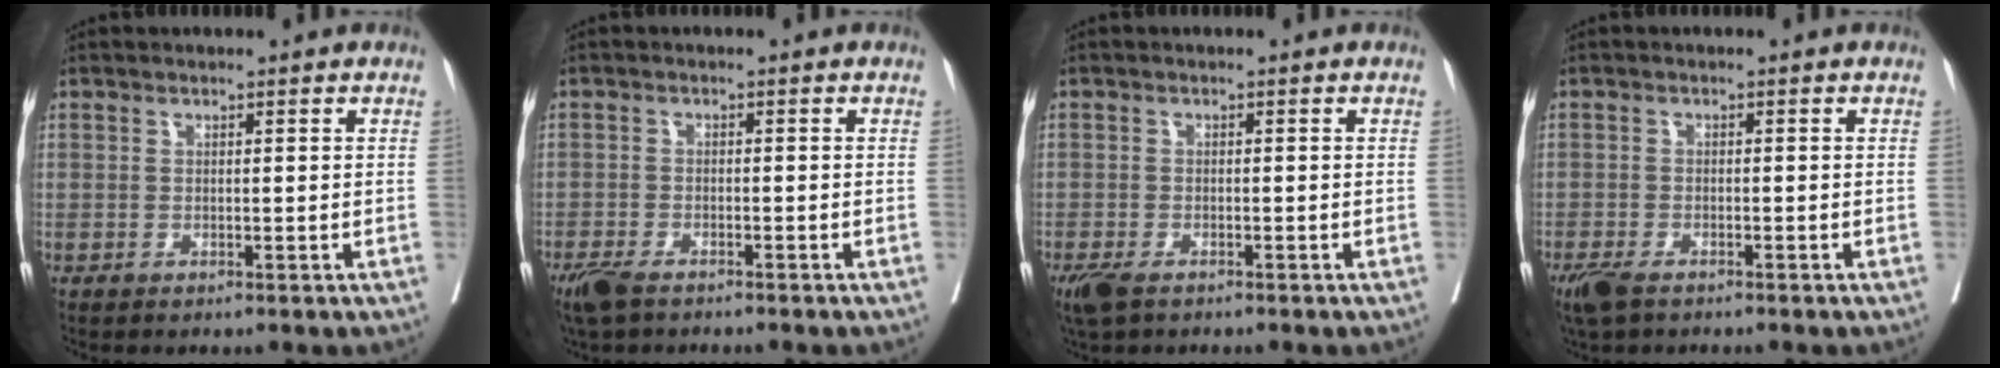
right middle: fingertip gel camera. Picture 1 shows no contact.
{"total": 4.6, "force": [-3.6, 1.2, 2.7], "torque": [-0.051, -0.011, -0.061]}
{"total": 3.8, "force": [-2.6, 1.4, 2.3], "torque": [-0.050, -0.011, -0.043]}
{"total": 4.1, "force": [-3.0, 1.3, 2.5], "torque": [-0.050, -0.011, -0.050]}